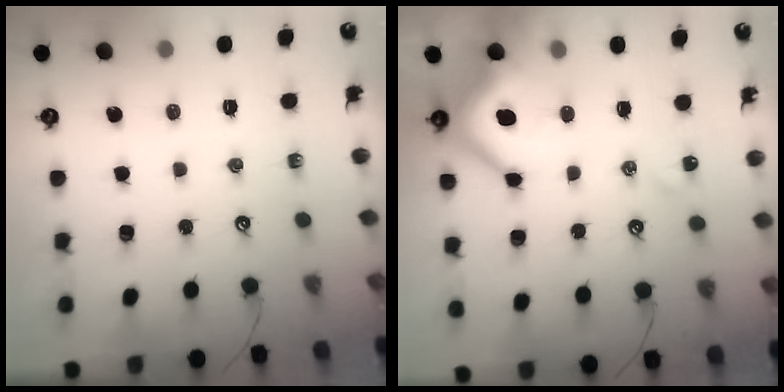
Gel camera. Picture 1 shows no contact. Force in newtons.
{"total": 12.9, "press": 12.8, "slide": 1.9}